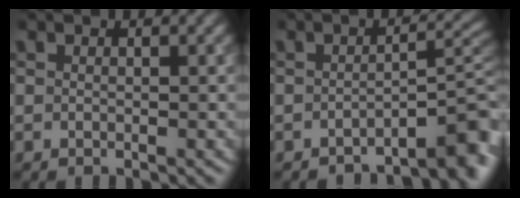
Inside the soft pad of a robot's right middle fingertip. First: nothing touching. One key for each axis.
{"total": 4.6, "fx": -3.6, "fy": 0.8, "fz": 2.7, "tx": -0.020, "ty": 0.012, "tz": -0.049}